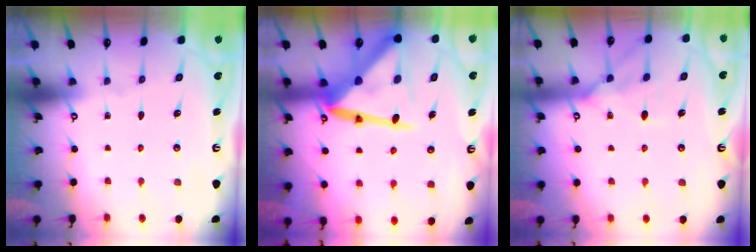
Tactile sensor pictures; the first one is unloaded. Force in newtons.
{"total": 17.2, "press": 17.1, "slide": 1.6}
{"total": 12.9, "press": 12.9, "slide": 1.0}